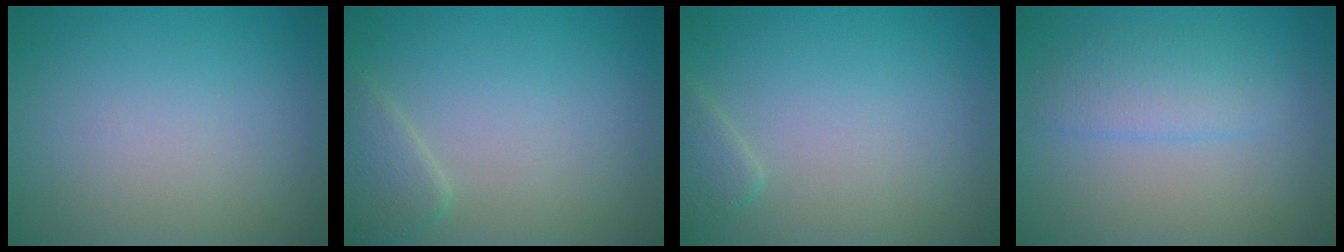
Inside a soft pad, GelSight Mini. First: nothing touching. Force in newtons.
{"total": 2.2, "press": 2.1, "slide": 0.2}
{"total": 0.9, "press": 0.9, "slide": 0.1}
{"total": 2.4, "press": 2.4, "slide": 0.1}